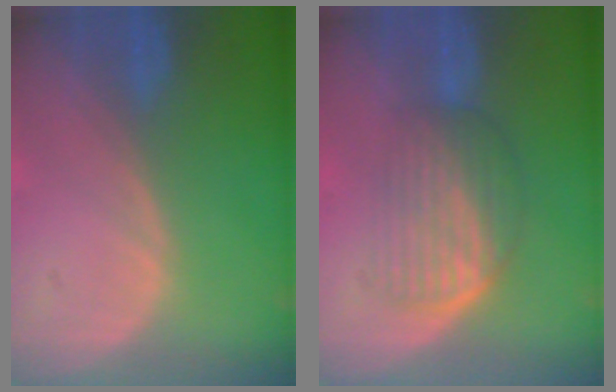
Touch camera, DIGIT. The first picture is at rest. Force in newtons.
{"total": 6.9, "press": 5.9, "slide": 3.6}